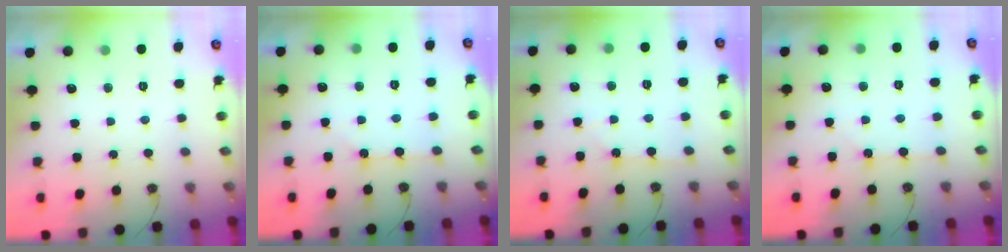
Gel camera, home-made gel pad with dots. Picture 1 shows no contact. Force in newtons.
{"total": 2.7, "press": 2.7, "slide": 0.4}
{"total": 2.2, "press": 2.2, "slide": 0.4}
{"total": 2.6, "press": 2.5, "slide": 0.5}